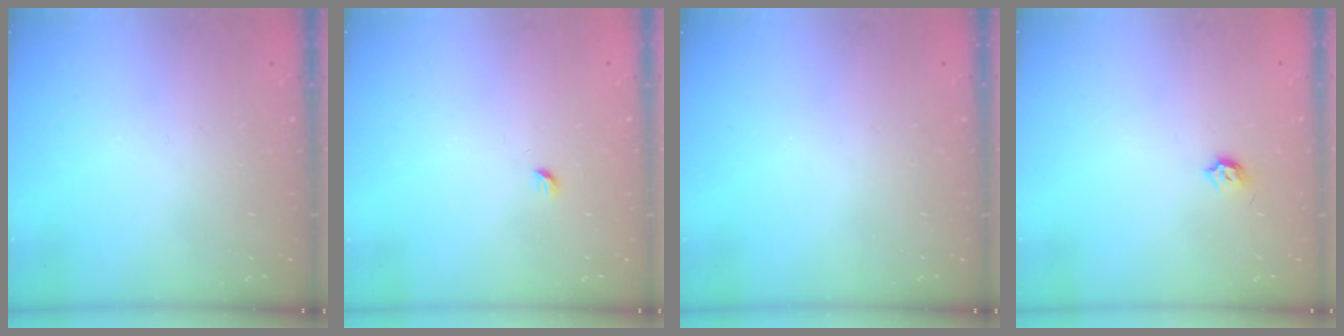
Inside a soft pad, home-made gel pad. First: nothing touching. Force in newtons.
{"total": 2.9, "press": 2.9, "slide": 0.4}
{"total": 0.0}
{"total": 3.9, "press": 3.8, "slide": 0.7}